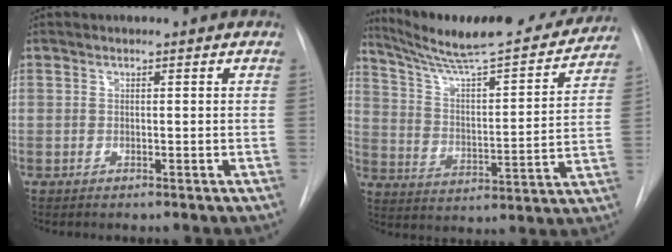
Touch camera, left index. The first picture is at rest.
{"total": 23.8, "force": [21.7, 2.3, 9.6], "torque": [-0.152, -0.031, 0.308]}